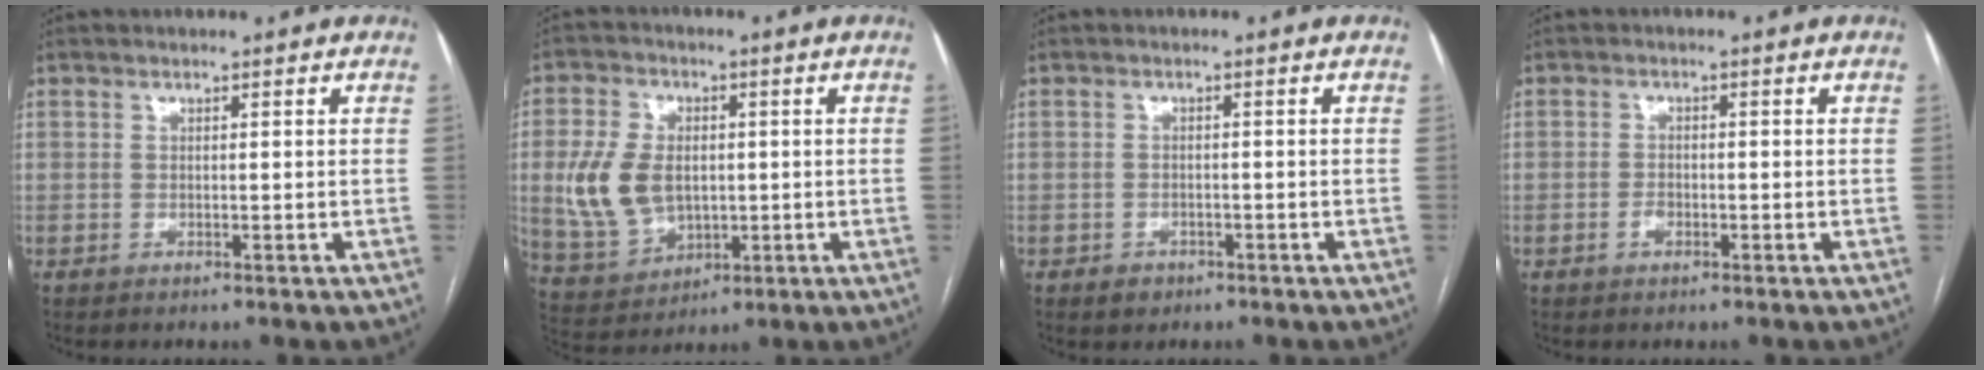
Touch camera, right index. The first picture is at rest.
{"total": 11.2, "force": [0.2, 7.8, 8.0], "torque": [-0.178, 0.015, 0.021]}
{"total": 2.2, "force": [-1.3, 1.7, 0.7], "torque": [-0.011, 0.004, -0.013]}
{"total": 1.9, "force": [-0.9, 1.1, 1.3], "torque": [-0.026, 0.003, -0.015]}